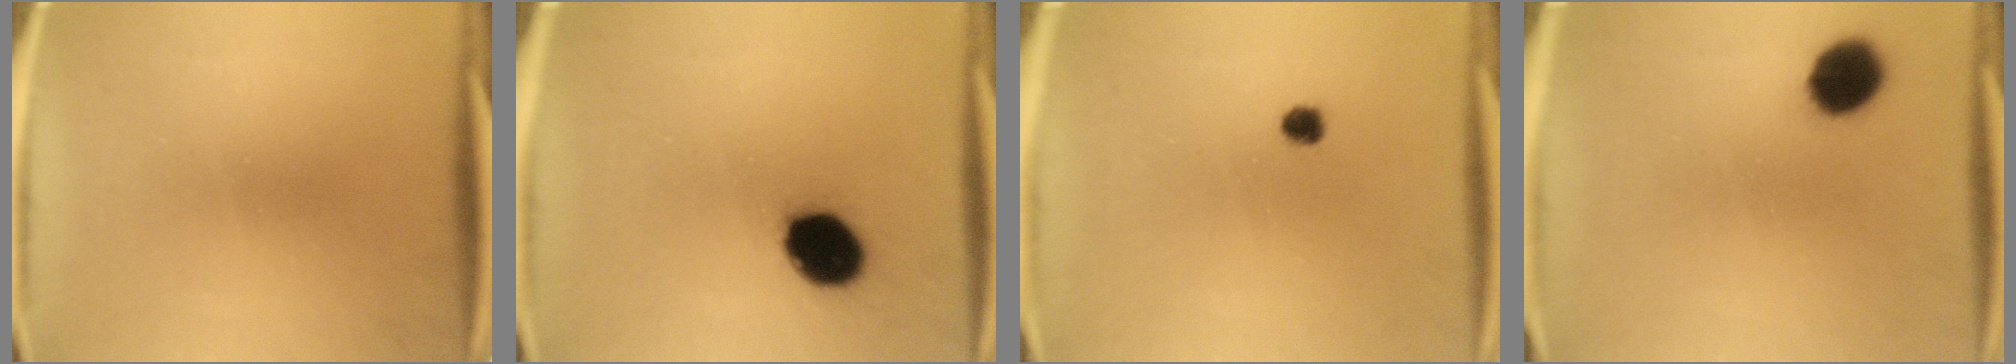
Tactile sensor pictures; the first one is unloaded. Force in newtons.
{"total": 12.3}
{"total": 2.0}
{"total": 8.7}